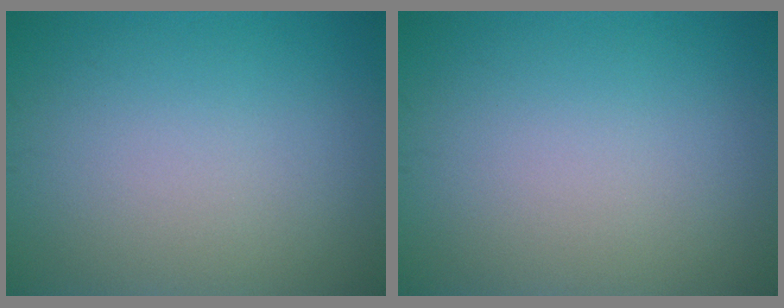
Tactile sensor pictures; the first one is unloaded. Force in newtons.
{"total": 0.0}